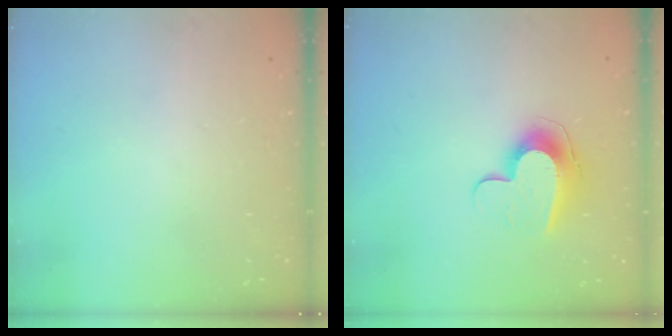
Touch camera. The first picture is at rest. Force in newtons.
{"total": 10.6, "press": 10.6, "slide": 0.5}